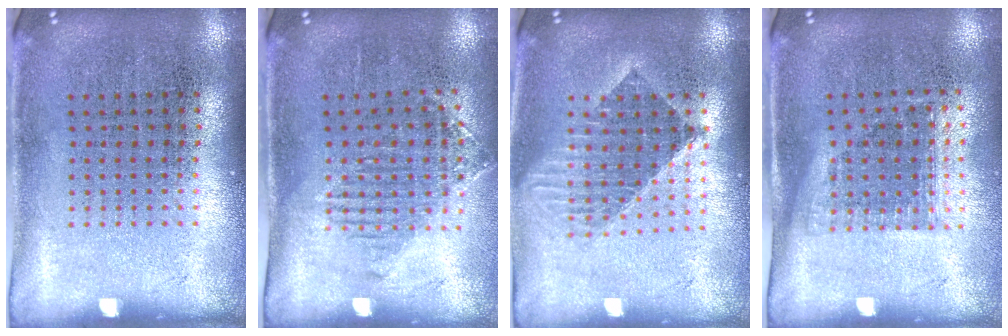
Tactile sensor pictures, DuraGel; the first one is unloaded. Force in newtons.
{"total": 1.2, "press": 1.1, "slide": 0.5}
{"total": 1.6, "press": 1.3, "slide": 0.9}
{"total": 1.1, "press": 0.9, "slide": 0.6}